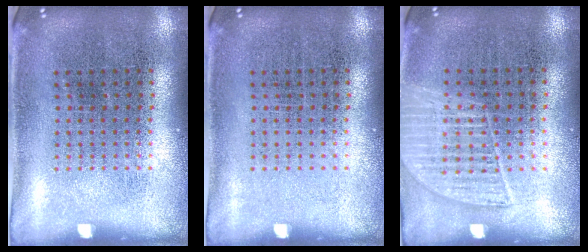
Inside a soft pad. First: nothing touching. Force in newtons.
{"total": 0.0}
{"total": 1.3, "press": 1.3, "slide": 0.5}